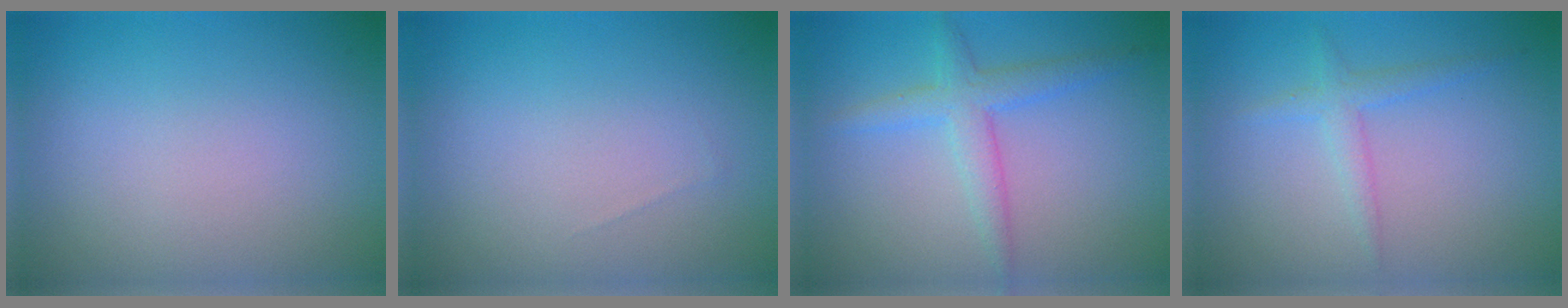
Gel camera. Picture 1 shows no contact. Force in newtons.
{"total": 0.0}
{"total": 3.1, "press": 3.1, "slide": 0.2}
{"total": 1.7, "press": 1.7, "slide": 0.1}